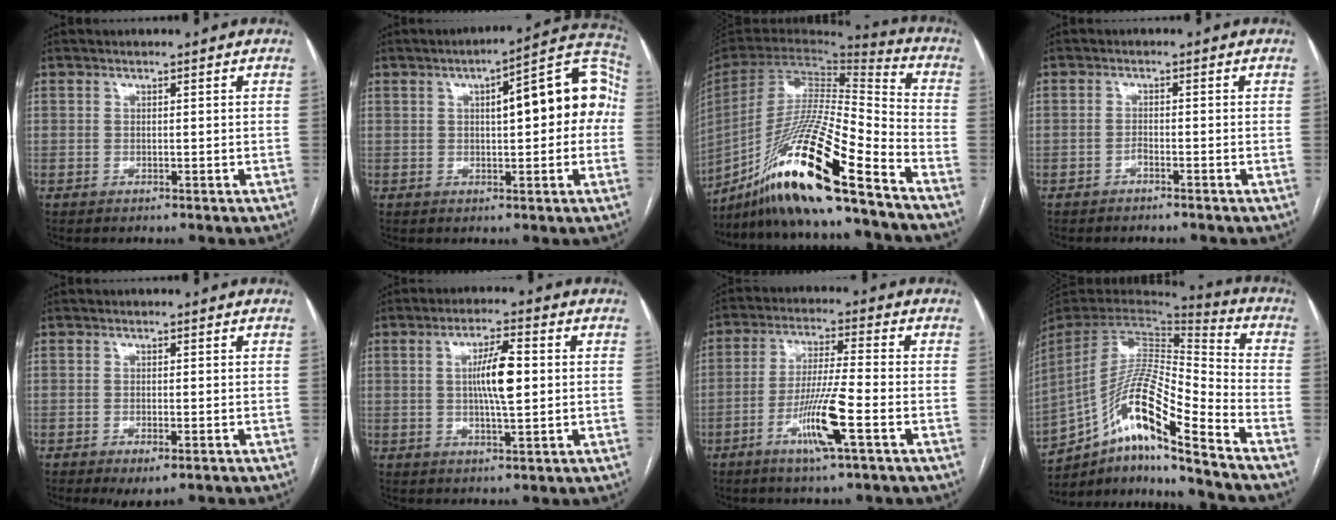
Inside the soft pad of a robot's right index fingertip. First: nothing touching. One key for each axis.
{"total": 13.5, "fx": 1.7, "fy": 3.7, "fz": 12.9, "tx": -0.161, "ty": 0.047, "tz": 0.020}
{"total": 22.6, "fx": -15.8, "fy": 0.3, "fz": 16.2, "tx": -0.319, "ty": -0.031, "tz": -0.292}
{"total": 1.1, "fx": -1.0, "fy": -0.1, "fz": 0.4, "tx": -0.009, "ty": 0.003, "tz": -0.018}
{"total": 3.3, "fx": -2.0, "fy": 0.7, "fz": 2.5, "tx": -0.035, "ty": -0.006, "tz": -0.024}
{"total": 7.1, "fx": 0.6, "fy": 0.9, "fz": 7.0, "tx": -0.128, "ty": 0.006, "tz": 0.009}
{"total": 9.8, "fx": -4.0, "fy": -0.2, "fz": 8.9, "tx": -0.173, "ty": -0.010, "tz": -0.076}
{"total": 18.5, "fx": -12.5, "fy": 0.5, "fz": 13.7, "tx": -0.276, "ty": 0.002, "tz": -0.230}